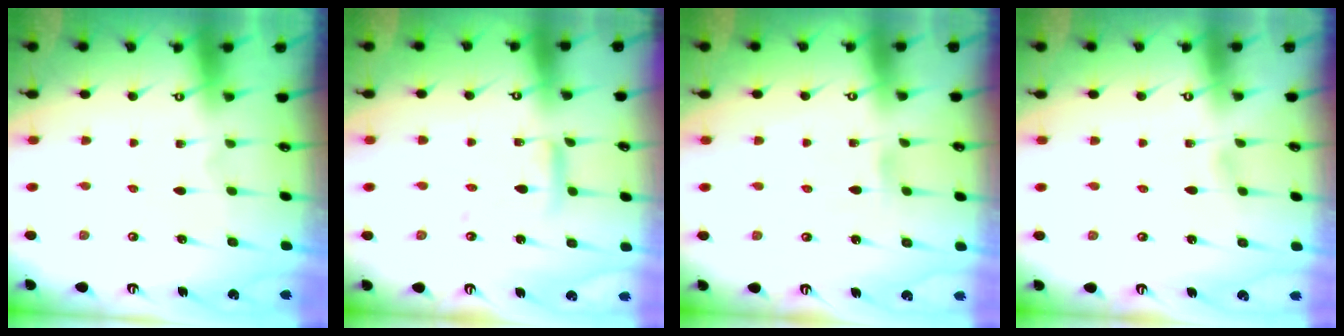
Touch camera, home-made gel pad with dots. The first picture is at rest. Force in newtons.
{"total": 9.7, "press": 9.7, "slide": 0.8}
{"total": 2.8, "press": 2.7, "slide": 0.5}
{"total": 2.0, "press": 2.0, "slide": 0.2}